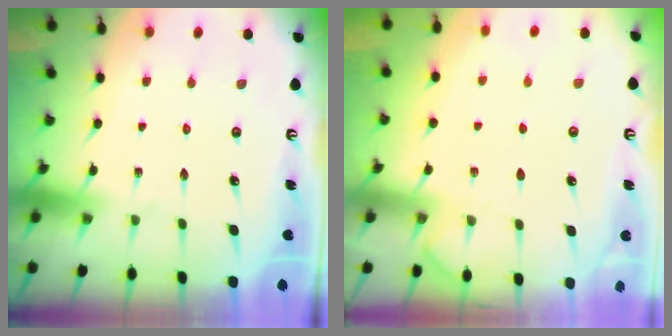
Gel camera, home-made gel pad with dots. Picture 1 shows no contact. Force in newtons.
{"total": 2.4, "press": 2.4, "slide": 0.4}